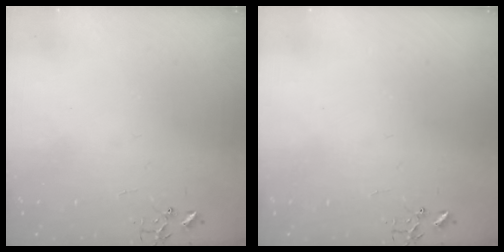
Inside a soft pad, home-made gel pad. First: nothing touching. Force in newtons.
{"total": 0.0}